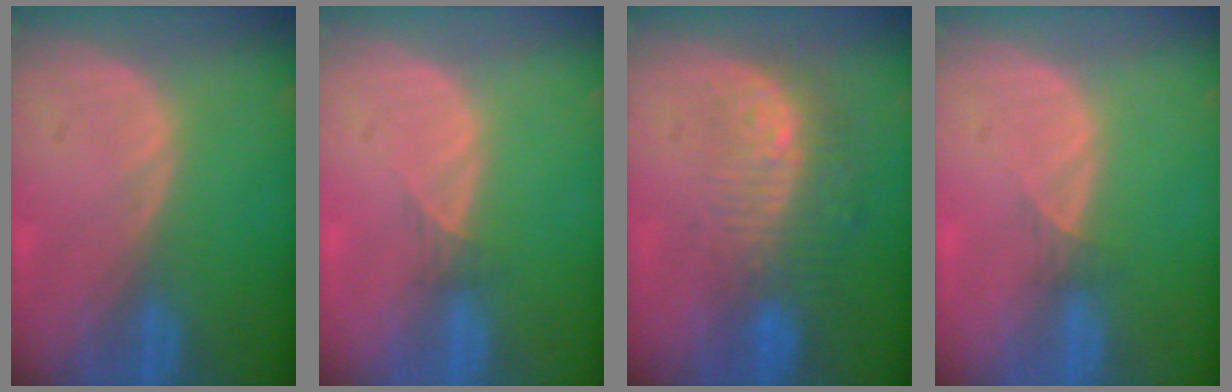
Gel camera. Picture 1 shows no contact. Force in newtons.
{"total": 1.3, "press": 1.0, "slide": 0.8}
{"total": 9.9, "press": 8.3, "slide": 5.3}
{"total": 1.3, "press": 1.0, "slide": 0.8}